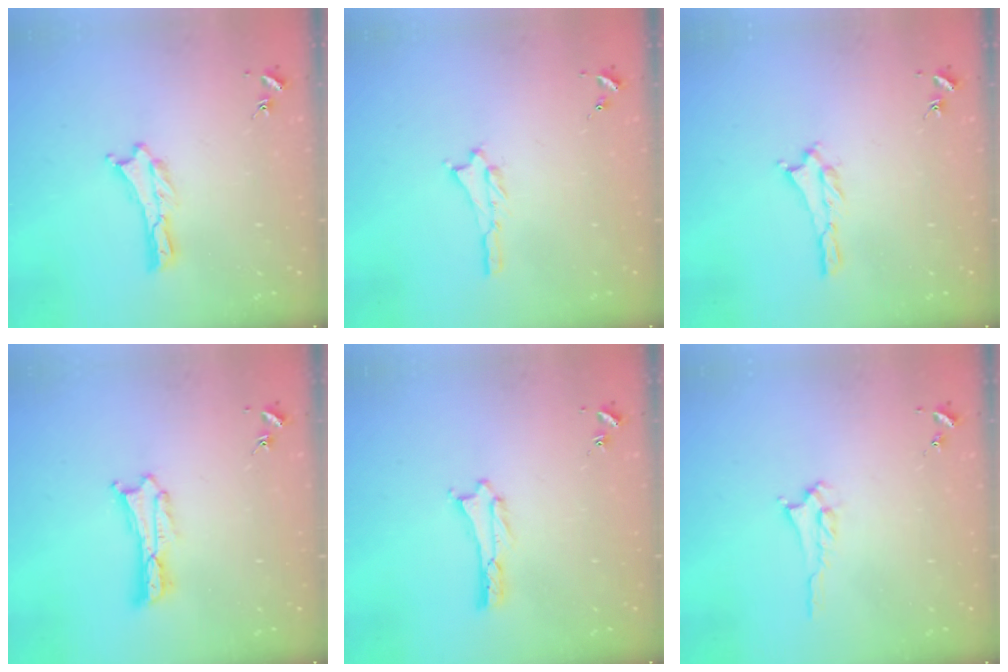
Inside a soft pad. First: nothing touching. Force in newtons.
{"total": 0.8, "press": 0.8, "slide": 0.2}
{"total": 1.4, "press": 1.4, "slide": 0.3}
{"total": 0.6, "press": 0.6, "slide": 0.2}
{"total": 0.5, "press": 0.5, "slide": 0.2}
{"total": 2.2, "press": 2.2, "slide": 0.3}